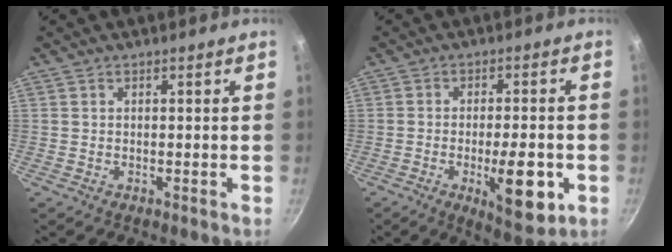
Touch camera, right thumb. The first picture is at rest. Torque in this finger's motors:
{"motor_torque": [0.79, 1.37, 0.92, -0.17, 0.36]}